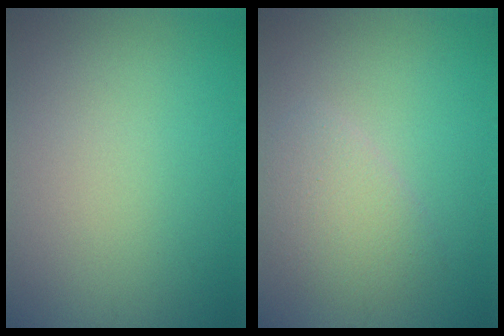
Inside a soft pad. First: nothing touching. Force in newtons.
{"total": 2.6, "press": 2.6, "slide": 0.2}